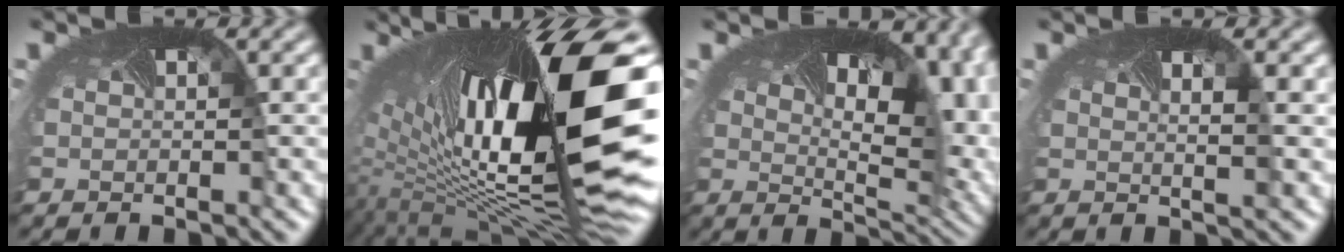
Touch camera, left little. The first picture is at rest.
{"total": 17.1, "force": [2.6, 5.7, 16.0], "torque": [-0.281, -0.013, 0.066]}
{"total": 14.2, "force": [3.5, 7.6, 11.5], "torque": [-0.169, -0.018, 0.092]}
{"total": 1.0, "force": [-0.1, -0.2, 0.9], "torque": [-0.018, -0.013, 0.007]}